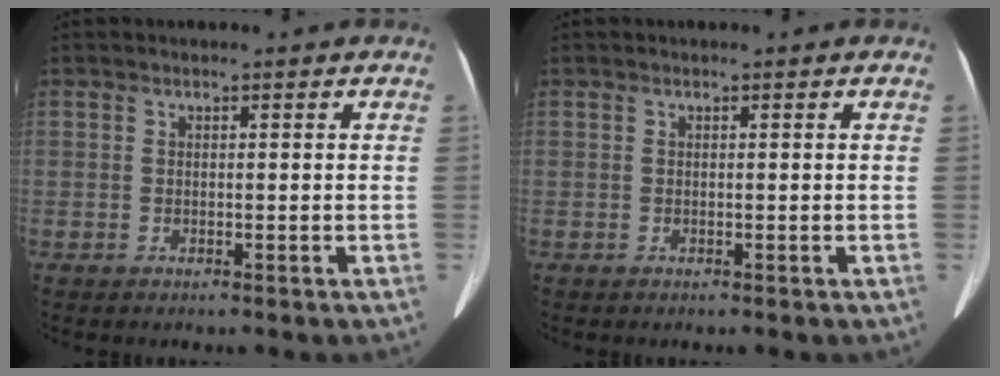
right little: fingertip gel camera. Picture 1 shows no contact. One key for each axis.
{"total": 0.0}